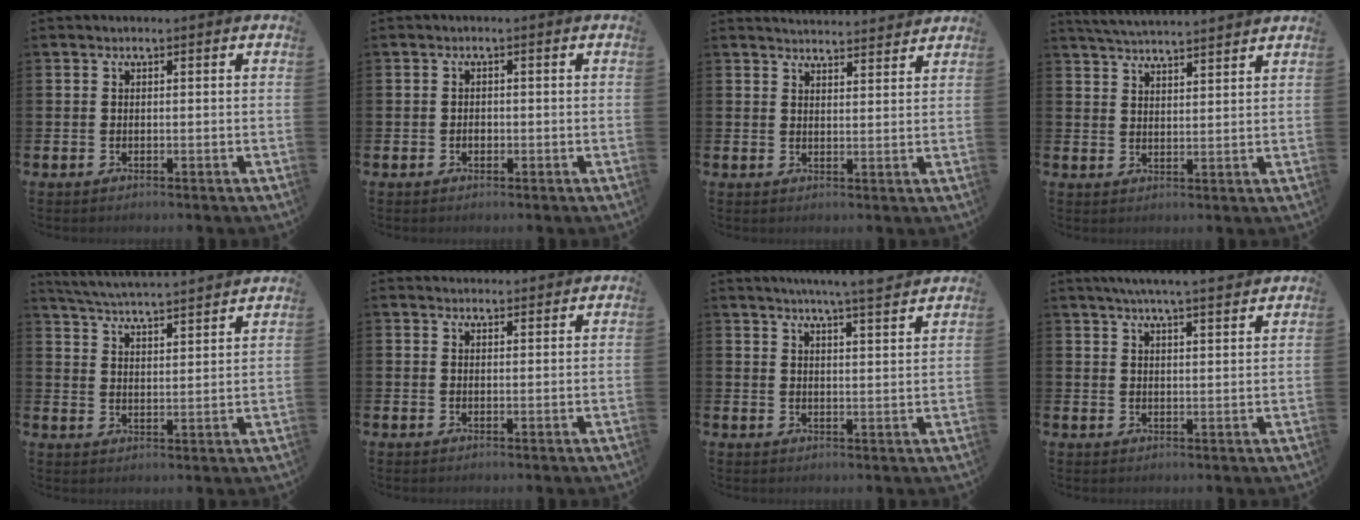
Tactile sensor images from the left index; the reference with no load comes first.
{"total": 1.1, "force": [-0.3, 0.8, 0.6], "torque": [-0.010, 0.003, -0.008]}
{"total": 3.7, "force": [3.7, 0.1, -0.1], "torque": [-0.004, -0.023, 0.067]}
{"total": 4.6, "force": [4.5, -0.4, 0.2], "torque": [-0.022, -0.024, 0.083]}
{"total": 5.4, "force": [5.3, -0.1, 0.7], "torque": [-0.037, -0.041, 0.093]}
{"total": 1.9, "force": [1.9, 0.4, -0.1], "torque": [0.008, -0.009, 0.033]}
{"total": 5.7, "force": [5.4, -0.9, 1.6], "torque": [-0.034, -0.031, 0.093]}
{"total": 5.3, "force": [5.1, -0.4, 1.7], "torque": [-0.044, -0.020, 0.090]}